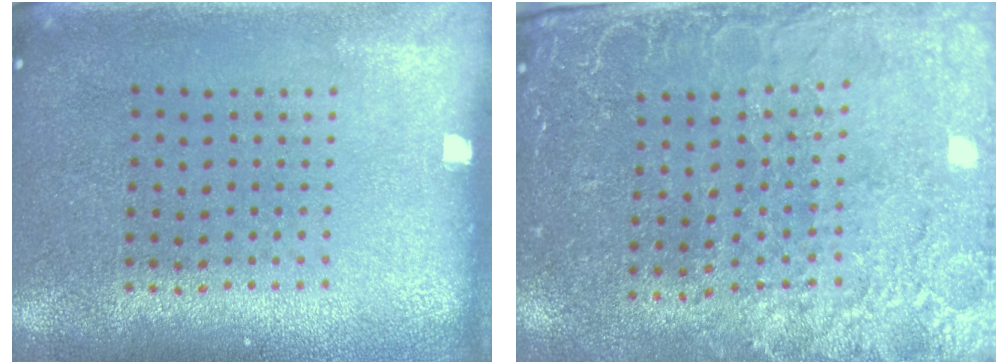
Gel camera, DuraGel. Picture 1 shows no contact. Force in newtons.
{"total": 3.2, "press": 2.9, "slide": 1.2}